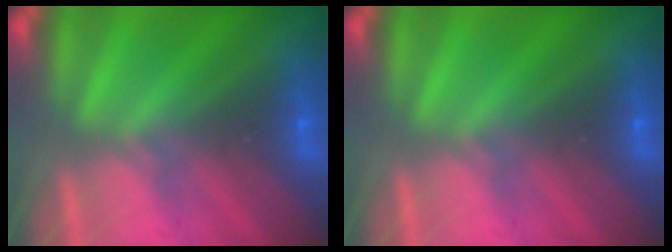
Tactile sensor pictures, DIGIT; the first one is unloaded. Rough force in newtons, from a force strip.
{"total": 0.0}